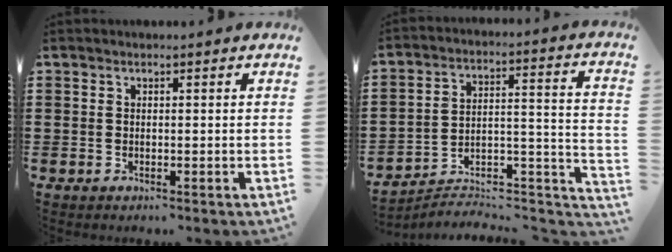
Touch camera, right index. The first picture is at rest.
{"total": 5.2, "force": [-4.9, 1.0, 1.5], "torque": [-0.021, -0.008, -0.101]}